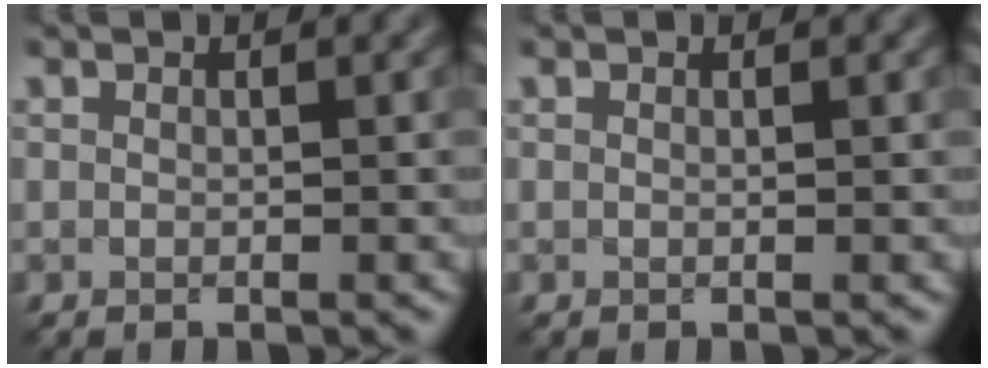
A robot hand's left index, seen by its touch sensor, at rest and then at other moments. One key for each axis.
{"total": 0.0}